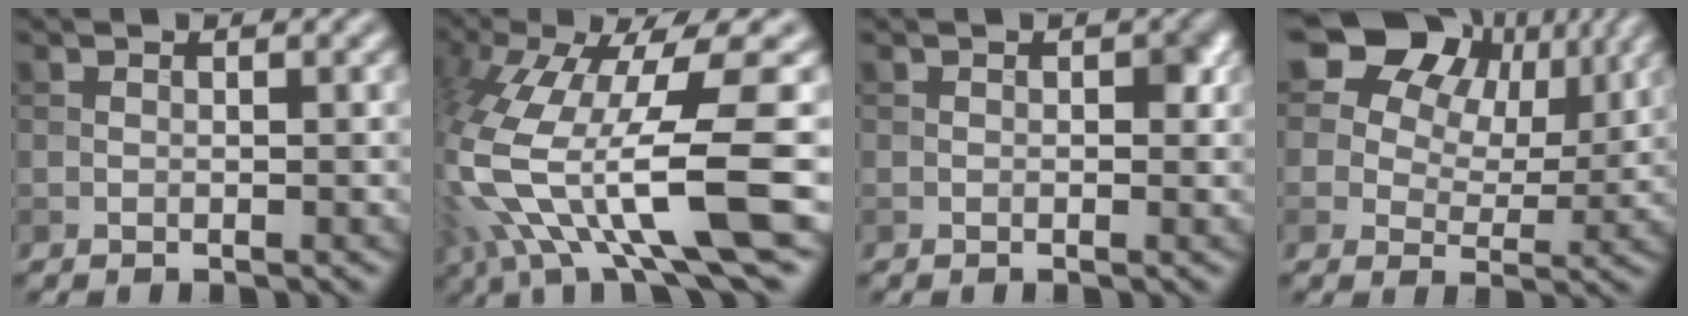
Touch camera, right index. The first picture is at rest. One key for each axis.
{"total": 12.9, "fx": -2.2, "fy": 3.6, "fz": 12.2, "tx": -0.247, "ty": -0.015, "tz": -0.031}
{"total": 1.3, "fx": 0.2, "fy": 1.0, "fz": 0.9, "tx": -0.006, "ty": -0.003, "tz": 0.001}
{"total": 14.2, "fx": 8.1, "fy": 9.4, "fz": 6.9, "tx": -0.139, "ty": 0.029, "tz": 0.153}